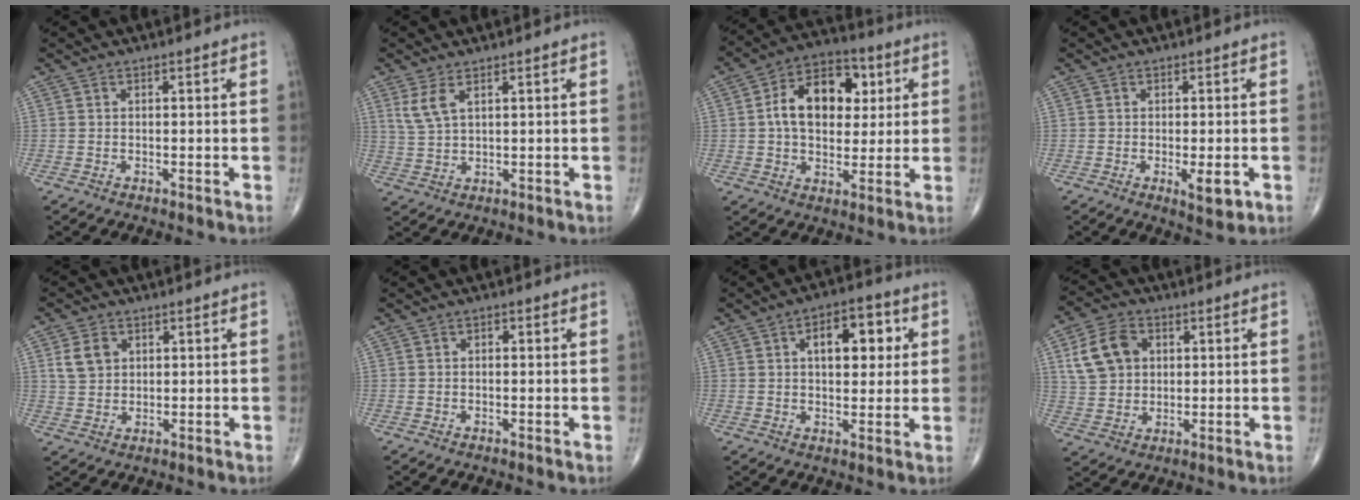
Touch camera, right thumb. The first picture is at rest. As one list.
[{"total": 4.2, "force": [2.1, 1.6, 3.2], "torque": [-0.071, -0.003, 0.053]}, {"total": 14.7, "force": [2.9, 9.8, 10.7], "torque": [-0.132, 0.010, 0.038]}, {"total": 4.3, "force": [-1.4, 1.4, 3.8], "torque": [-0.047, -0.008, -0.016]}, {"total": 5.2, "force": [1.8, 4.0, 2.8], "torque": [-0.038, -0.004, 0.037]}, {"total": 0.8, "force": [0.1, 0.5, 0.6], "torque": [-0.006, 0.005, -0.001]}, {"total": 10.6, "force": [2.9, 5.7, 8.5], "torque": [-0.085, 0.006, 0.038]}, {"total": 10.0, "force": [2.9, 7.6, 5.8], "torque": [-0.093, 0.003, 0.056]}]